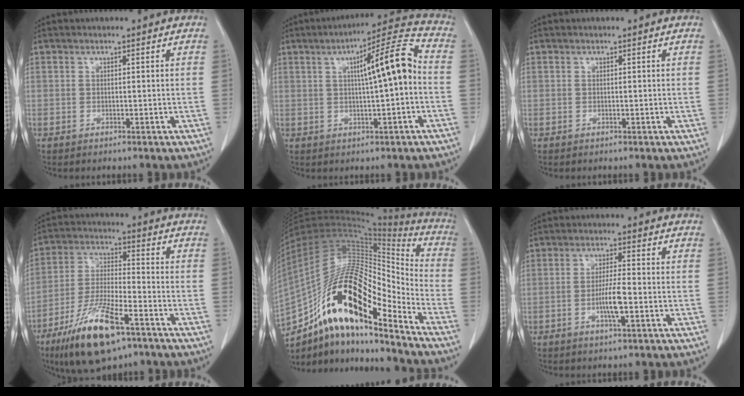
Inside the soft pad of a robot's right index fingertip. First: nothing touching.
{"total": 10.5, "force": [0.8, 0.6, 10.5], "torque": [-0.154, 0.026, 0.009]}
{"total": 0.0}
{"total": 15.2, "force": [-9.2, 3.8, 11.5], "torque": [-0.230, -0.025, -0.163]}
{"total": 25.9, "force": [-15.0, 7.0, 20.0], "torque": [-0.378, 0.008, -0.260]}
{"total": 4.7, "force": [-1.4, 0.4, 4.4], "torque": [-0.083, -0.005, -0.025]}